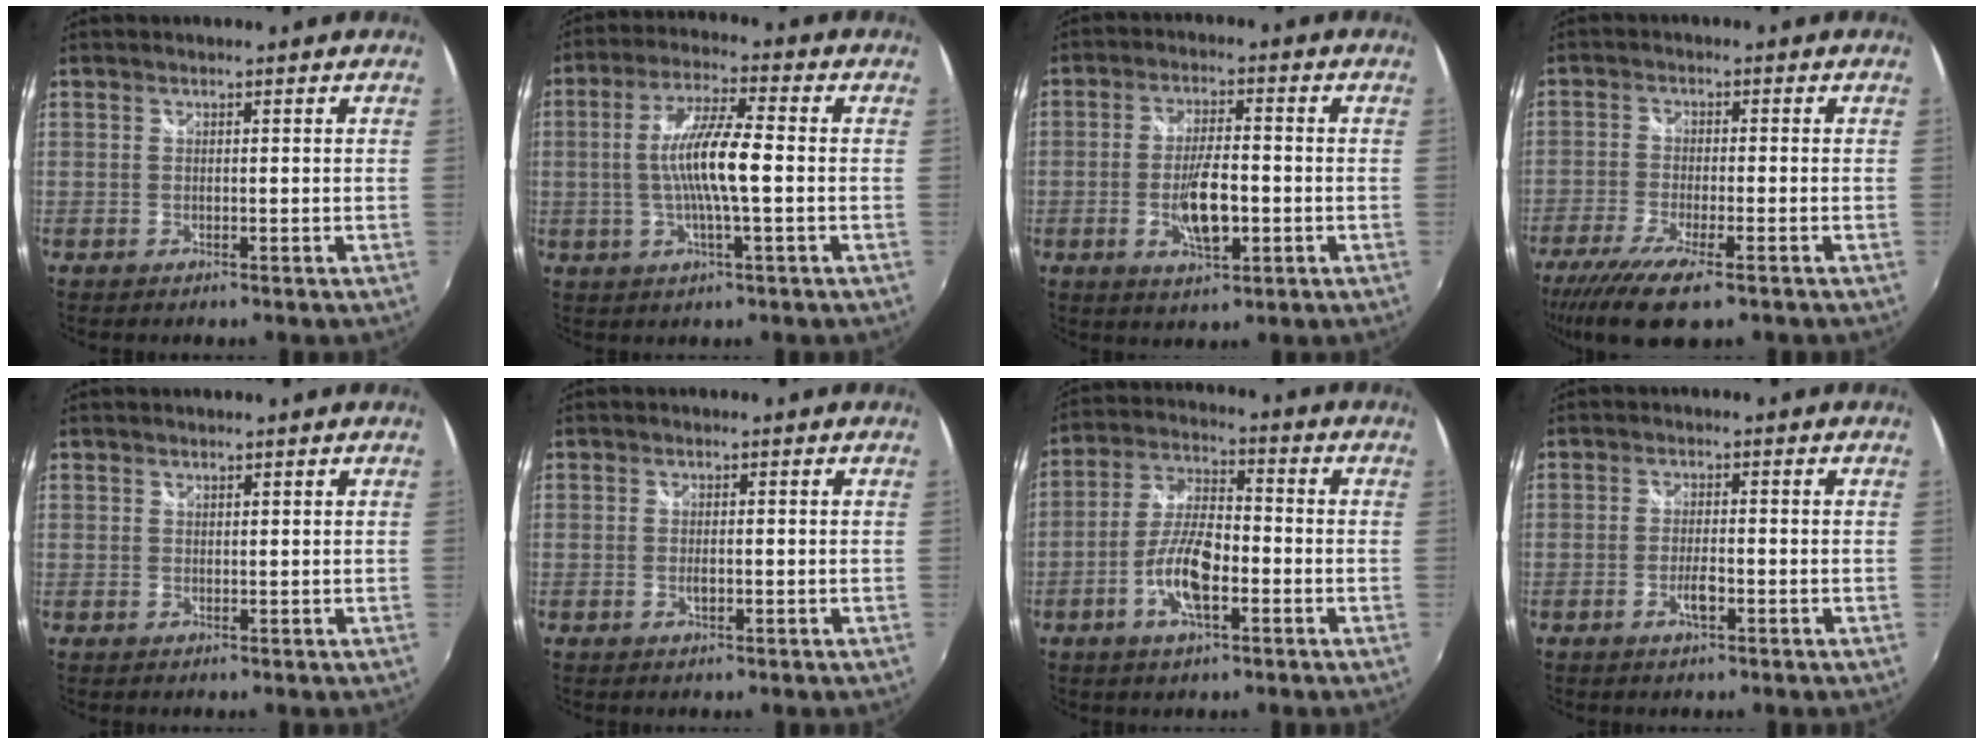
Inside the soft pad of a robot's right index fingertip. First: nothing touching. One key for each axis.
{"total": 10.2, "fx": -0.9, "fy": 1.2, "fz": 10.1, "tx": -0.197, "ty": 0.003, "tz": -0.018}
{"total": 8.3, "fx": -2.0, "fy": 2.9, "fz": 7.5, "tx": -0.145, "ty": -0.001, "tz": -0.031}
{"total": 10.9, "fx": -7.4, "fy": 2.4, "fz": 7.7, "tx": -0.175, "ty": -0.040, "tz": -0.135}
{"total": 0.8, "fx": 0.5, "fy": 0.6, "fz": -0.1, "tx": 0.003, "ty": 0.002, "tz": 0.008}
{"total": 1.6, "fx": -0.3, "fy": 0.6, "fz": 1.4, "tx": -0.026, "ty": 0.002, "tz": -0.003}
{"total": 10.0, "fx": -3.6, "fy": 3.5, "fz": 8.7, "tx": -0.180, "ty": 0.007, "tz": -0.066}
{"total": 2.9, "fx": -1.2, "fy": 0.8, "fz": 2.5, "tx": -0.053, "ty": 0.002, "tz": -0.023}